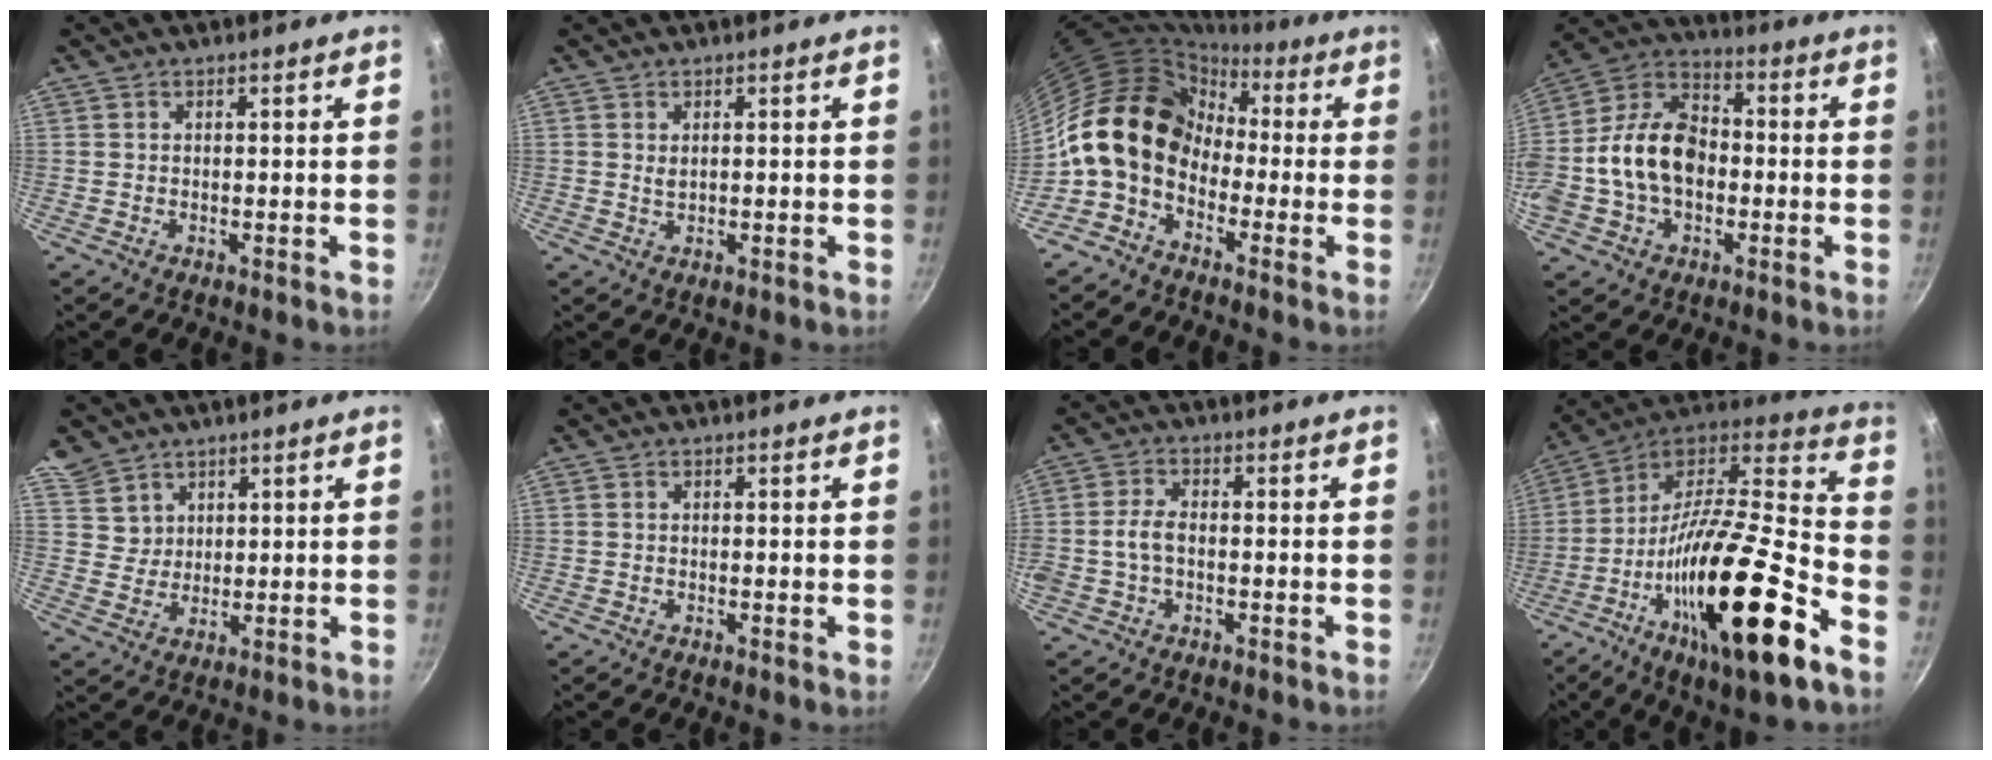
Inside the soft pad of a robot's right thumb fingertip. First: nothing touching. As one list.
[{"total": 1.1, "force": [0.3, 0.3, 1.0], "torque": [-0.017, -0.001, 0.007]}, {"total": 13.7, "force": [-2.1, 10.5, 8.6], "torque": [-0.118, 0.041, -0.062]}, {"total": 16.6, "force": [-1.8, 11.7, 11.6], "torque": [-0.190, 0.044, -0.047]}, {"total": 6.5, "force": [4.1, 4.9, 1.0], "torque": [0.011, -0.008, 0.082]}, {"total": 0.0}, {"total": 4.3, "force": [-0.8, 2.5, 3.4], "torque": [-0.068, 0.016, -0.020]}, {"total": 30.5, "force": [-12.8, 8.2, 26.4], "torque": [-0.406, 0.045, -0.229]}]